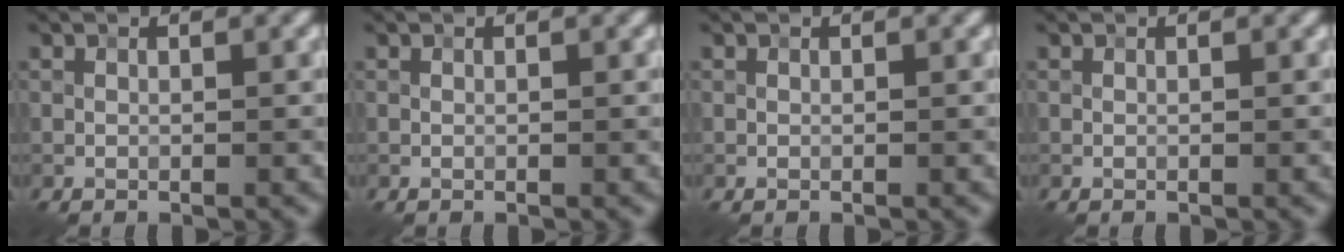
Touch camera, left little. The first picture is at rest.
{"total": 0.0}
{"total": 0.0}
{"total": 0.0}